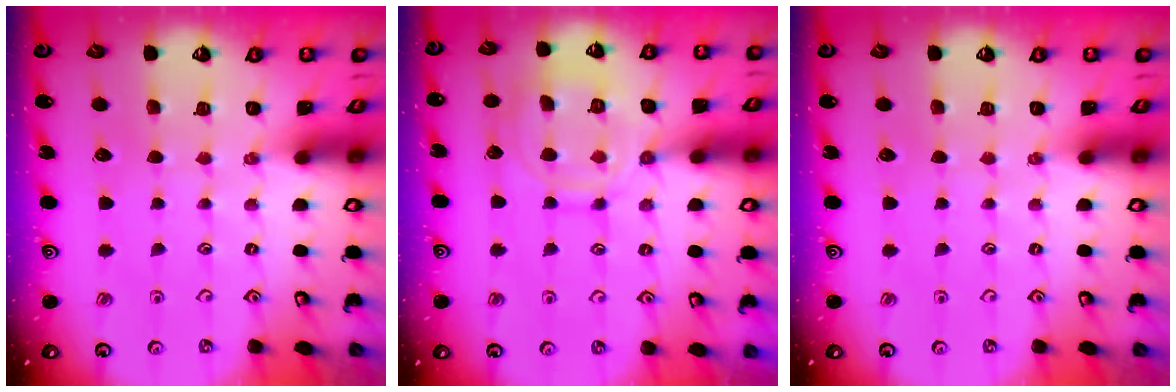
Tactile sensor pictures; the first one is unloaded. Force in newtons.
{"total": 12.8, "press": 12.8, "slide": 1.0}
{"total": 0.0}